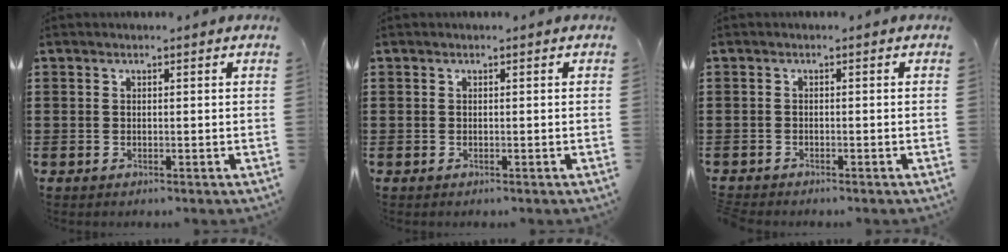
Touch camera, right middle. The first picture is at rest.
{"total": 0.0}
{"total": 0.7, "force": [-0.7, 0.0, 0.1], "torque": [-0.003, -0.002, -0.015]}